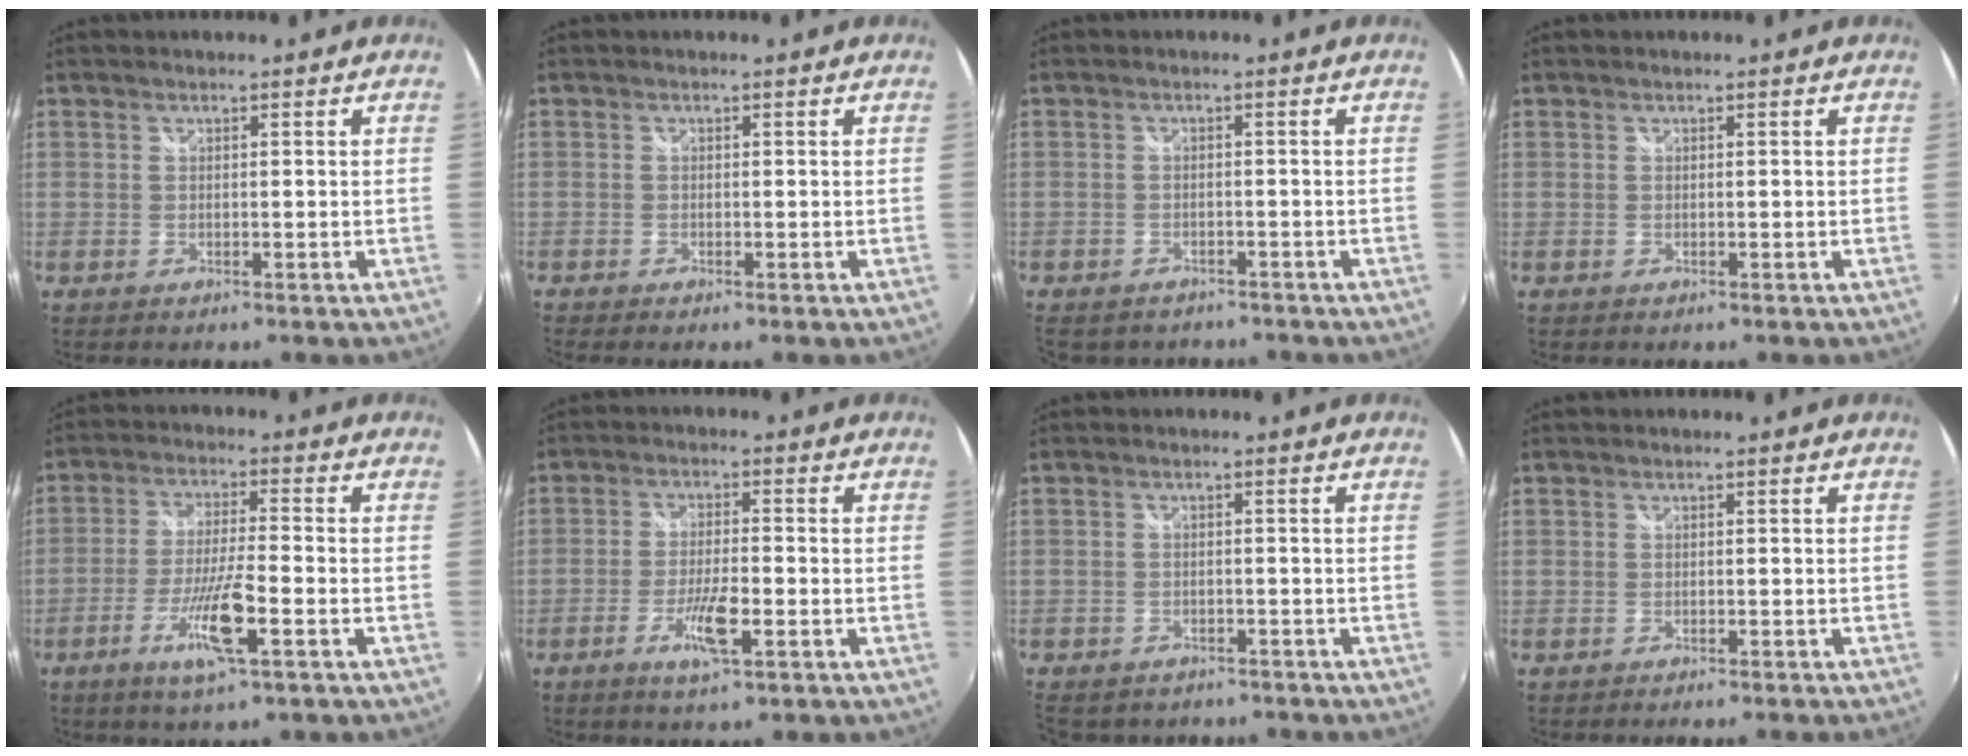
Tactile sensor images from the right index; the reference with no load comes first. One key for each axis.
{"total": 0.7, "fx": -0.7, "fy": 0.1, "fz": 0.1, "tx": -0.005, "ty": -0.006, "tz": -0.015}
{"total": 5.1, "fx": -4.3, "fy": 2.5, "fz": 1.1, "tx": -0.033, "ty": -0.015, "tz": -0.062}
{"total": 0.0}
{"total": 9.6, "fx": -4.4, "fy": 0.6, "fz": 8.6, "tx": -0.171, "ty": -0.011, "tz": -0.082}
{"total": 6.7, "fx": -3.0, "fy": 1.1, "fz": 5.8, "tx": -0.121, "ty": -0.008, "tz": -0.057}
{"total": 5.8, "fx": -4.9, "fy": 2.9, "fz": 1.4, "tx": -0.040, "ty": -0.014, "tz": -0.072}
{"total": 1.5, "fx": -1.4, "fy": 0.1, "fz": 0.4, "tx": -0.015, "ty": -0.010, "tz": -0.023}